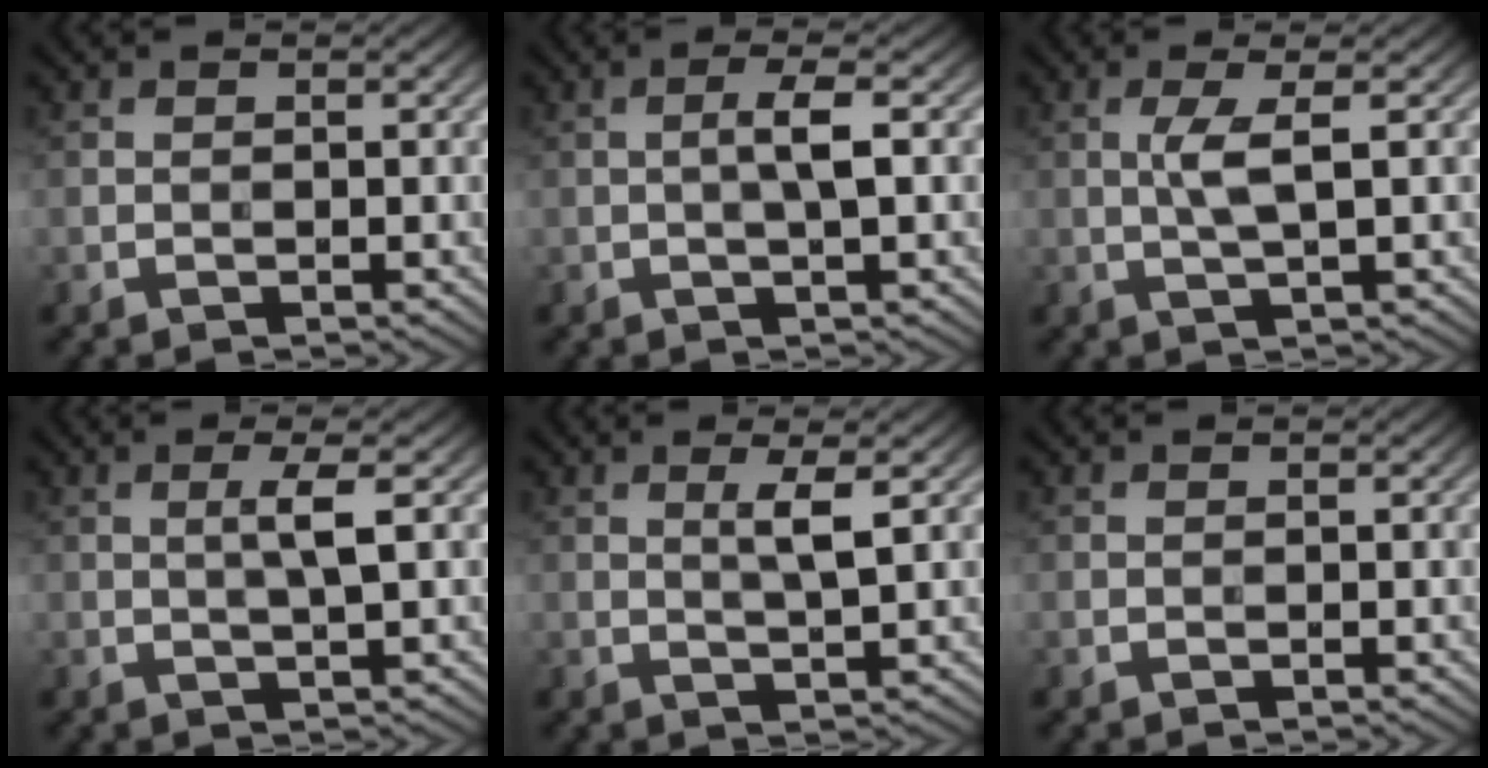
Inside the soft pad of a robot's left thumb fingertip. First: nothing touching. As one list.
[{"total": 2.9, "force": [0.0, 0.4, 2.9], "torque": [-0.054, 0.007, -0.003]}, {"total": 3.3, "force": [0.5, 0.4, 3.2], "torque": [-0.070, 0.004, 0.009]}, {"total": 2.7, "force": [0.5, 0.0, 2.6], "torque": [-0.051, 0.006, 0.009]}, {"total": 2.8, "force": [1.0, 0.2, 2.6], "torque": [-0.054, 0.001, 0.020]}, {"total": 0.0}]